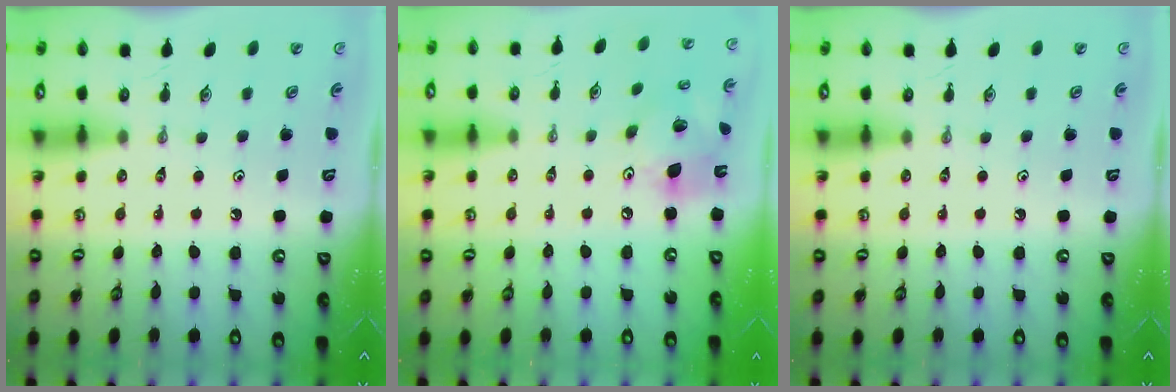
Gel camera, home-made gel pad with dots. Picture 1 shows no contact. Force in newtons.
{"total": 15.5, "press": 15.3, "slide": 2.9}
{"total": 0.0}